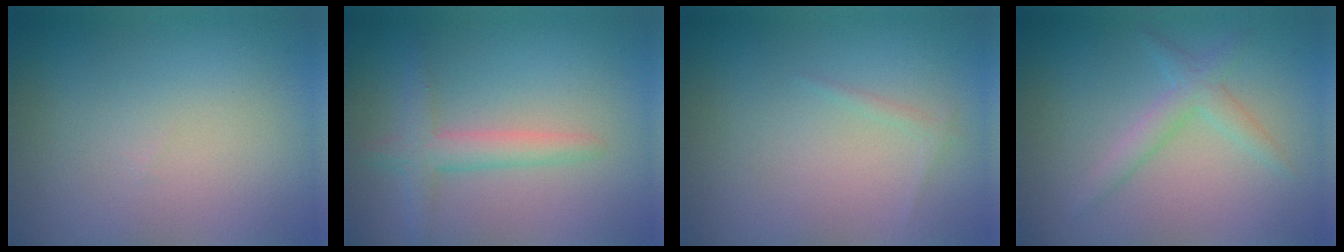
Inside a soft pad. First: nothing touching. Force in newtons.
{"total": 2.6, "press": 2.6, "slide": 0.2}
{"total": 0.6, "press": 0.6, "slide": 0.0}
{"total": 2.2, "press": 2.2, "slide": 0.2}